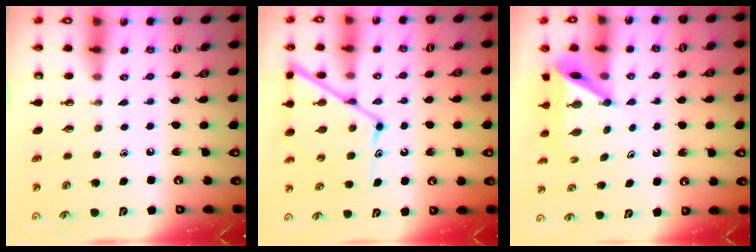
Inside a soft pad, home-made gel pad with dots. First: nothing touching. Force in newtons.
{"total": 14.2, "press": 14.1, "slide": 1.4}
{"total": 6.6, "press": 6.6, "slide": 0.4}